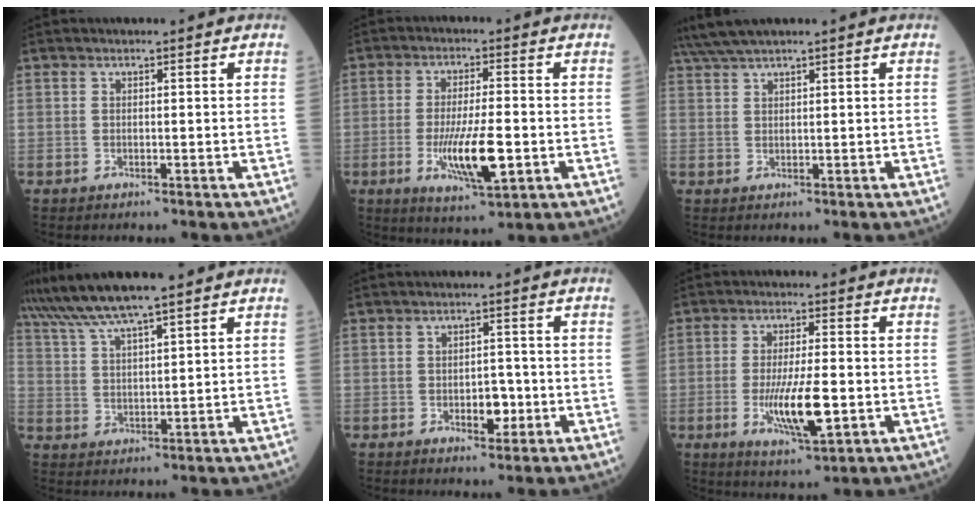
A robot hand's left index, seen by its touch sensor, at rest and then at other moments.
{"total": 9.6, "force": [-2.4, 1.8, 9.1], "torque": [-0.170, -0.018, -0.039]}
{"total": 4.4, "force": [3.9, -0.4, 2.1], "torque": [-0.049, 0.027, 0.081]}
{"total": 10.2, "force": [8.4, 0.3, 5.8], "torque": [-0.111, 0.031, 0.151]}
{"total": 3.4, "force": [-1.0, 1.9, 2.7], "torque": [-0.035, 0.003, -0.009]}
{"total": 9.2, "force": [-2.1, 1.7, 8.8], "torque": [-0.165, -0.019, -0.034]}